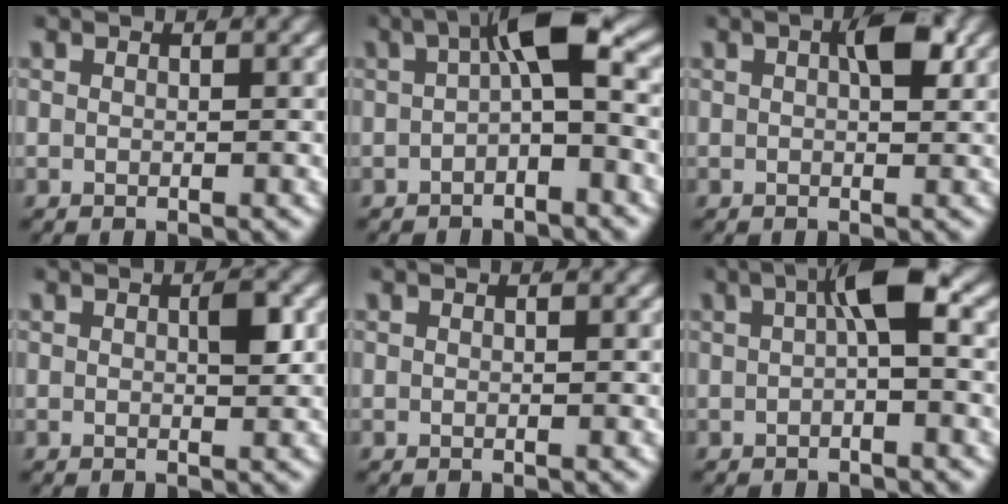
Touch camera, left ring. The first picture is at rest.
{"total": 4.7, "force": [0.2, 0.8, 4.6], "torque": [-0.075, -0.001, 0.006]}
{"total": 3.1, "force": [0.9, 0.8, 2.8], "torque": [-0.041, 0.004, 0.012]}
{"total": 1.7, "force": [0.2, 0.5, 1.6], "torque": [-0.026, 0.000, 0.001]}
{"total": 0.0}
{"total": 3.9, "force": [0.6, 0.4, 3.8], "torque": [-0.059, 0.008, 0.009]}